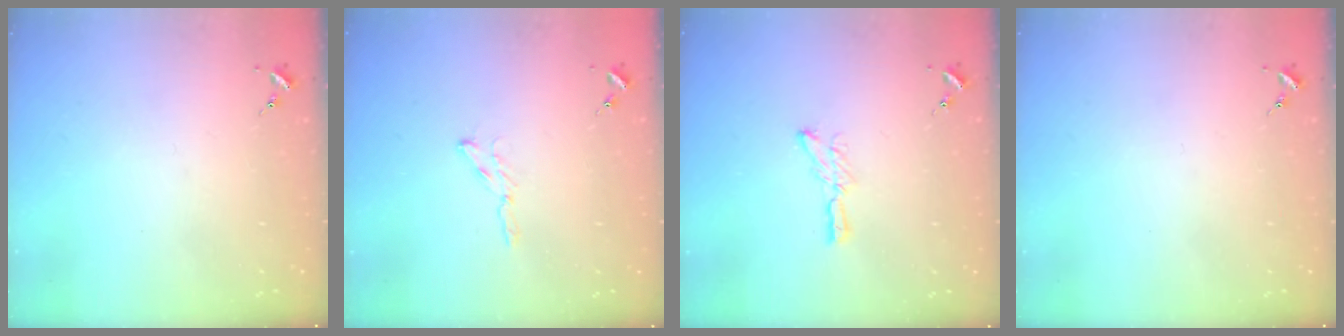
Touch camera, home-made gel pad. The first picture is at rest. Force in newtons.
{"total": 3.4, "press": 3.4, "slide": 0.4}
{"total": 6.4, "press": 6.4, "slide": 0.3}
{"total": 0.0}